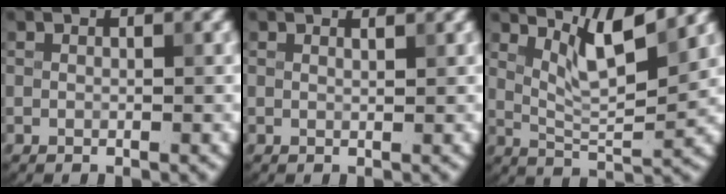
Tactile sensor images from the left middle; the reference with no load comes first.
{"total": 0.9, "force": [0.8, 0.3, 0.4], "torque": [-0.001, 0.000, 0.007]}
{"total": 5.3, "force": [3.2, 0.9, 4.1], "torque": [-0.079, -0.006, 0.064]}